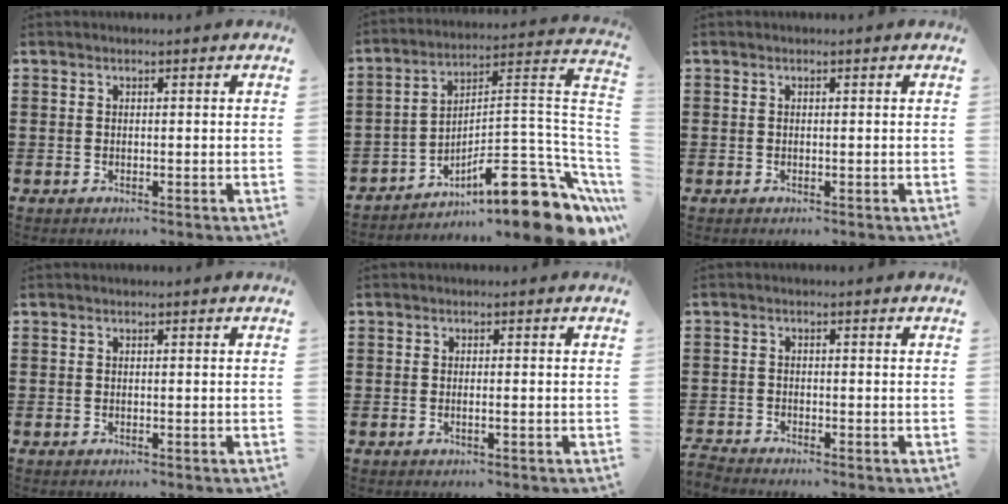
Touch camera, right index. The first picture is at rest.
{"total": 12.9, "force": [-8.0, 3.5, 9.5], "torque": [-0.113, -0.004, -0.140]}
{"total": 0.0}
{"total": 0.0}
{"total": 0.8, "force": [-0.3, 0.0, 0.7], "torque": [-0.014, -0.004, -0.004]}
{"total": 1.7, "force": [-1.7, 0.0, -0.1], "torque": [-0.002, 0.001, -0.038]}